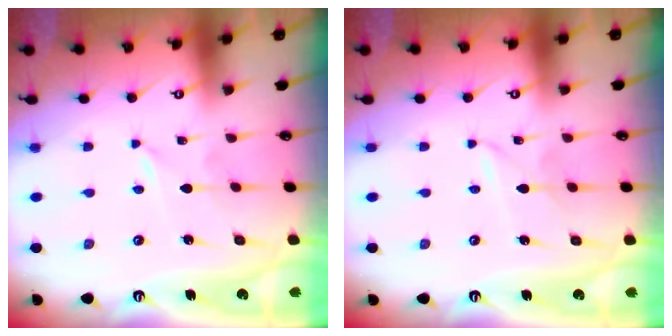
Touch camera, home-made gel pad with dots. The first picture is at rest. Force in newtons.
{"total": 0.9, "press": 0.9, "slide": 0.2}